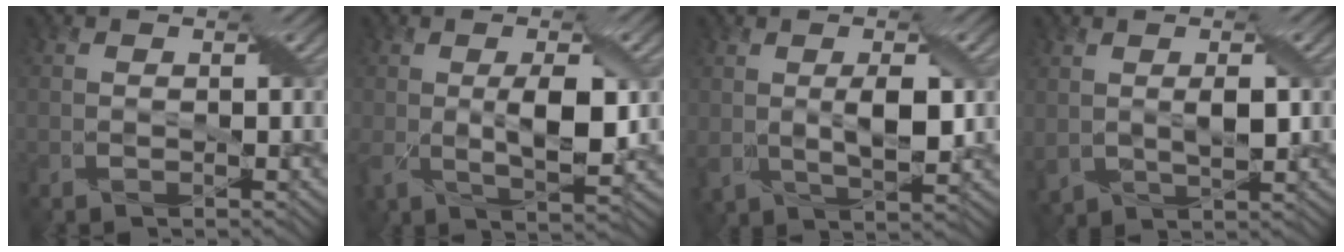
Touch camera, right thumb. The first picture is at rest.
{"total": 7.1, "force": [0.2, 2.9, 6.4], "torque": [-0.123, -0.003, 0.008]}
{"total": 5.4, "force": [0.5, 2.4, 4.9], "torque": [-0.102, -0.002, 0.014]}
{"total": 4.1, "force": [0.4, 2.2, 3.5], "torque": [-0.083, -0.002, 0.013]}